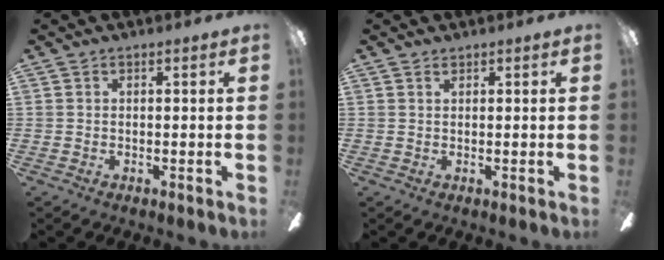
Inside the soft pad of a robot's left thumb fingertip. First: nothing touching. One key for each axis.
{"total": 0.6, "fx": 0.5, "fy": 0.3, "fz": 0.2, "tx": -0.006, "ty": 0.001, "tz": 0.010}